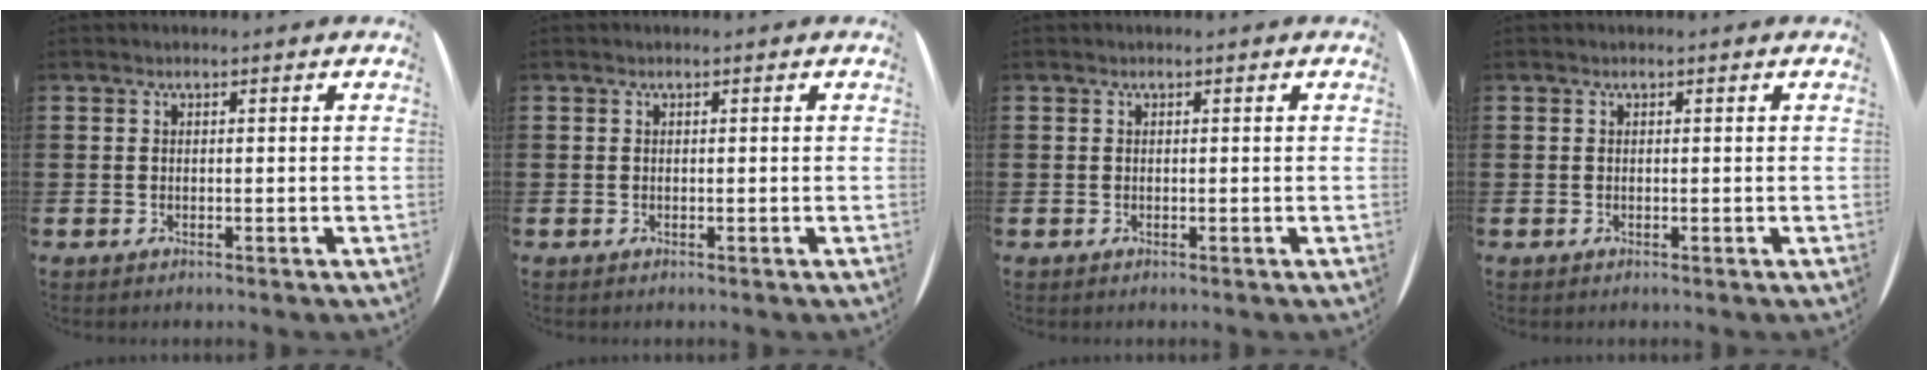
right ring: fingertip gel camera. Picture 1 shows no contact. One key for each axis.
{"total": 0.0}
{"total": 0.0}
{"total": 0.0}